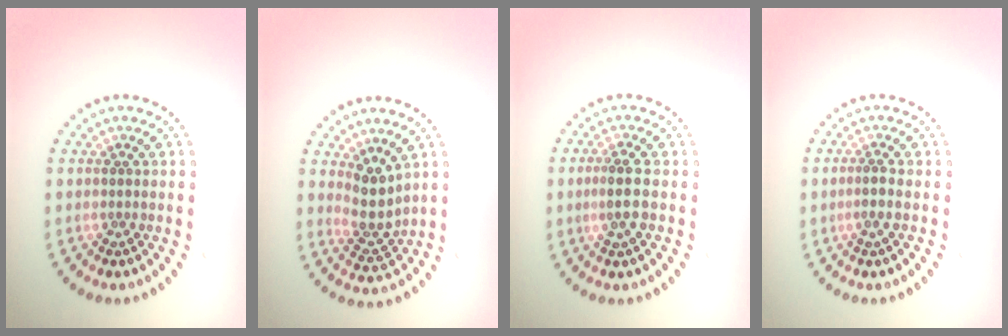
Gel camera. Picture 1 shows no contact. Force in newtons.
{"total": 3.2, "press": 2.5, "slide": 1.9}
{"total": 2.4, "press": 2.2, "slide": 1.0}
{"total": 1.1, "press": 0.7, "slide": 0.9}